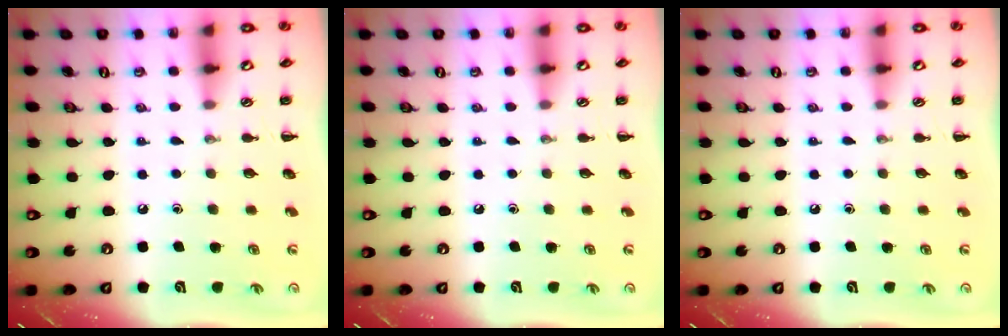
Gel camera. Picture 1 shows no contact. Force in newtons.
{"total": 0.0}
{"total": 0.0}